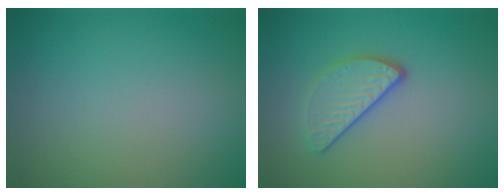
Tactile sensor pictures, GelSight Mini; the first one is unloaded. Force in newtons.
{"total": 3.0, "press": 2.5, "slide": 1.6}